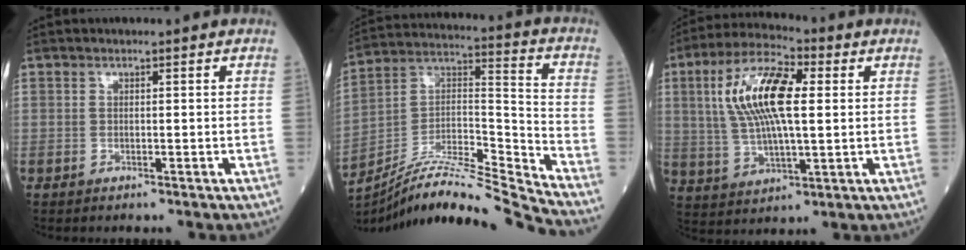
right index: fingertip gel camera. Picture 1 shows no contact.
{"total": 18.3, "force": [-17.4, -1.9, 5.5], "torque": [-0.093, 0.033, -0.302]}
{"total": 14.0, "force": [2.9, 4.2, 13.0], "torque": [-0.268, 0.020, 0.052]}